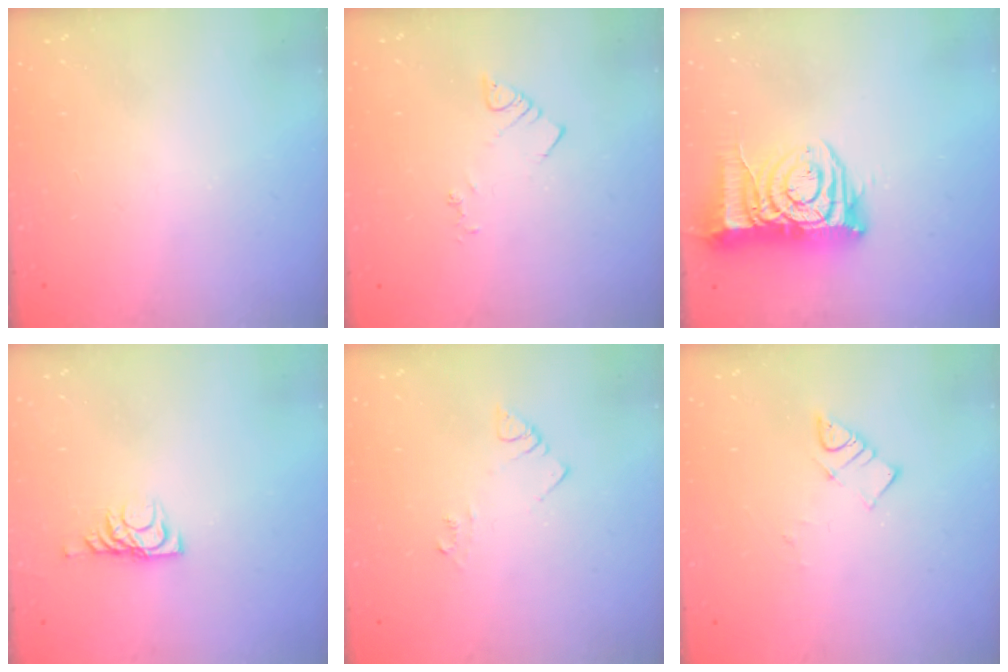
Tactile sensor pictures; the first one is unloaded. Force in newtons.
{"total": 3.0, "press": 3.0, "slide": 0.4}
{"total": 11.9, "press": 11.9, "slide": 1.2}
{"total": 6.2, "press": 6.2, "slide": 0.7}
{"total": 4.1, "press": 4.1, "slide": 0.4}
{"total": 3.9, "press": 3.9, "slide": 0.5}